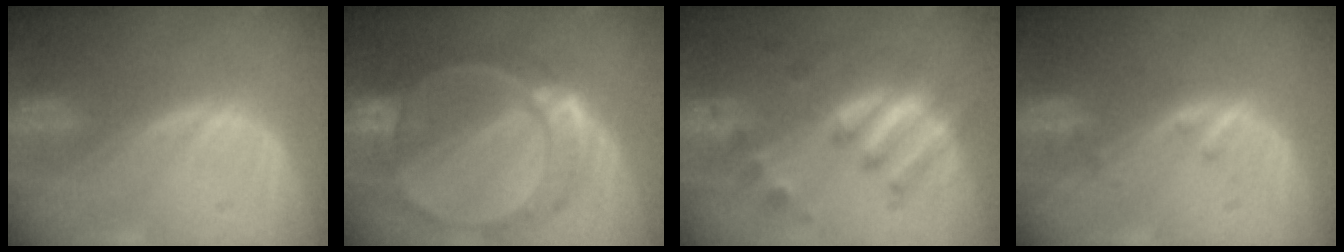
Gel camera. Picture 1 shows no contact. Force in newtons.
{"total": 9.4, "press": 8.3, "slide": 4.5}
{"total": 7.5, "press": 7.4, "slide": 0.9}
{"total": 1.4, "press": 1.4, "slide": 0.2}